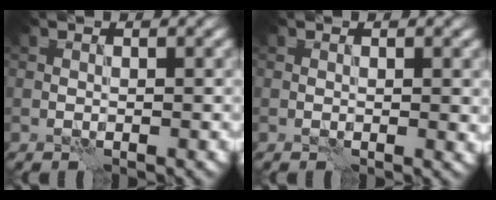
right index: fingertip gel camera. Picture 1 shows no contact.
{"total": 0.7, "force": [0.3, 0.0, 0.7], "torque": [-0.006, -0.001, 0.002]}